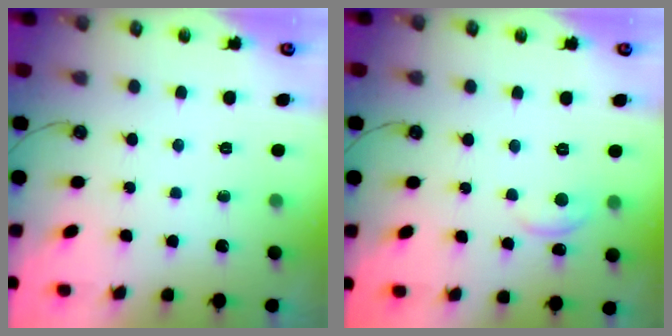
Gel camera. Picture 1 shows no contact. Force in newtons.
{"total": 1.9, "press": 1.9, "slide": 0.4}